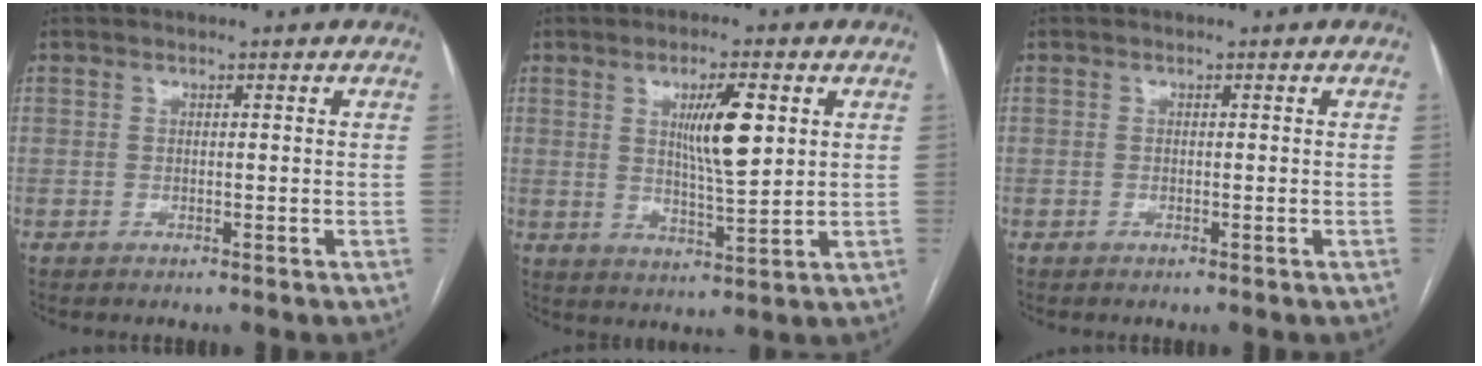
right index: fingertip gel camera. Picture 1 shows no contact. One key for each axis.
{"total": 8.0, "fx": 2.3, "fy": 1.1, "fz": 7.5, "tx": -0.128, "ty": -0.004, "tz": 0.042}
{"total": 0.0}